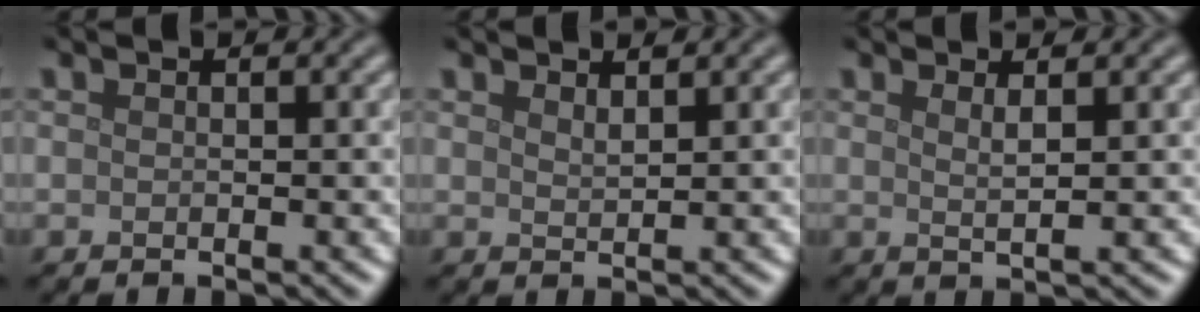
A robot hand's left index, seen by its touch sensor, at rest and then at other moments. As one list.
[{"total": 1.2, "force": [1.1, 0.2, 0.4], "torque": [-0.006, 0.002, 0.018]}, {"total": 1.8, "force": [0.9, 0.5, 1.4], "torque": [-0.022, 0.001, 0.010]}]